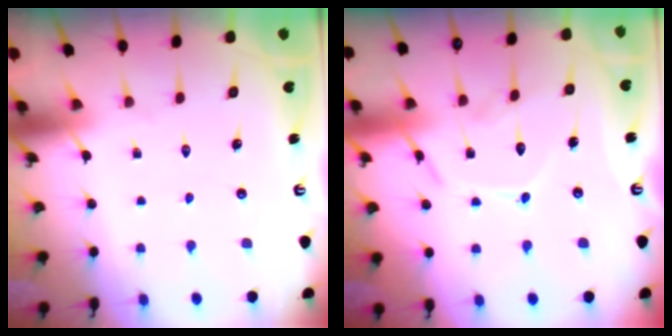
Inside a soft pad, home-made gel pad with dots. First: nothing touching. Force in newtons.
{"total": 11.5, "press": 11.5, "slide": 0.9}